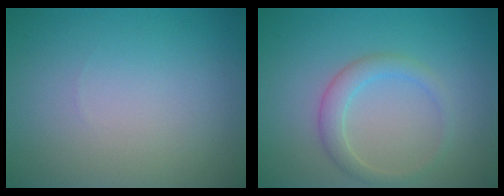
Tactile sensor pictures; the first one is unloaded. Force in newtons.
{"total": 2.2, "press": 2.2, "slide": 0.1}